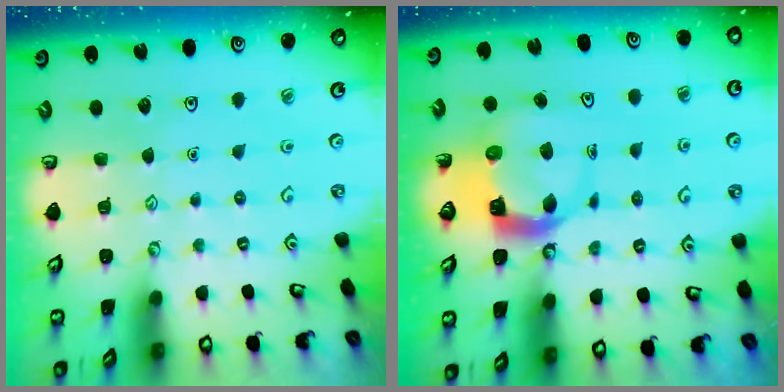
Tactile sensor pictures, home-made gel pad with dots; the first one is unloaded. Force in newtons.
{"total": 5.3, "press": 5.3, "slide": 0.7}